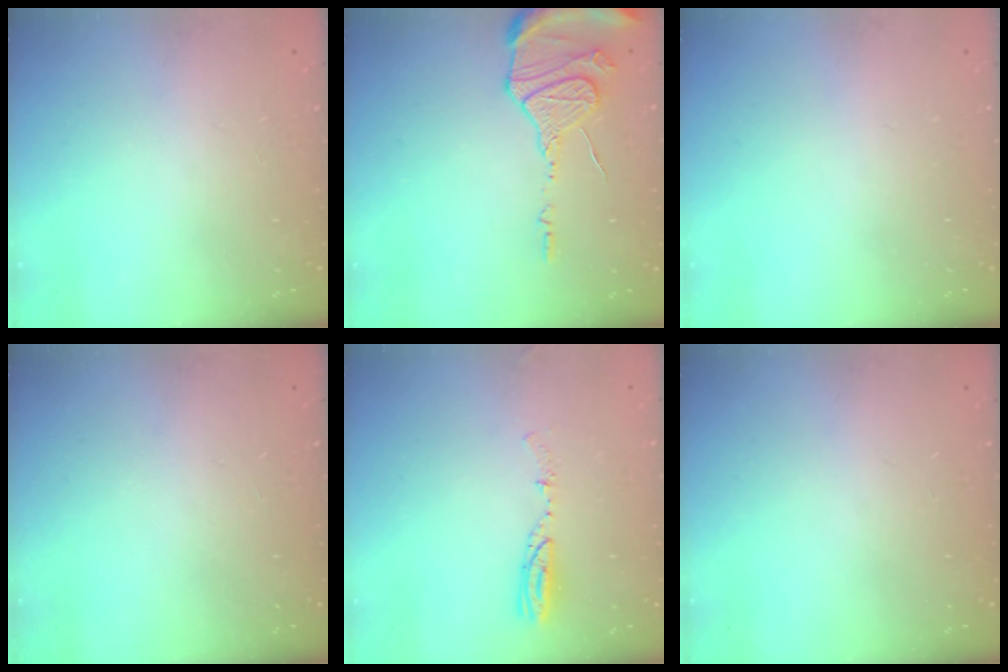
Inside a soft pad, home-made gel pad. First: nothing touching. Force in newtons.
{"total": 13.5, "press": 13.4, "slide": 1.7}
{"total": 0.0}
{"total": 0.0}
{"total": 4.5, "press": 4.3, "slide": 1.0}
{"total": 0.0}